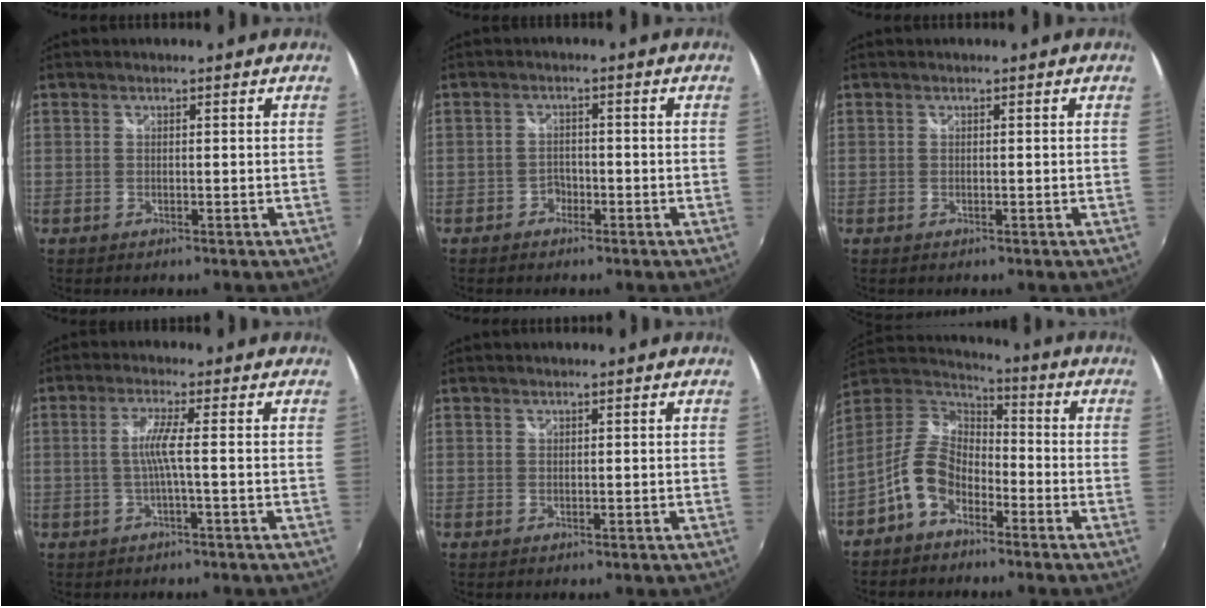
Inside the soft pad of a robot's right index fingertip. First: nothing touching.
{"total": 2.2, "force": [-1.5, 1.5, 0.2], "torque": [-0.005, 0.003, -0.026]}
{"total": 0.0}
{"total": 3.6, "force": [-0.6, -0.9, 3.4], "torque": [-0.074, -0.002, -0.010]}
{"total": 0.0}
{"total": 10.8, "force": [-5.6, 6.5, 6.6], "torque": [-0.143, 0.017, -0.112]}